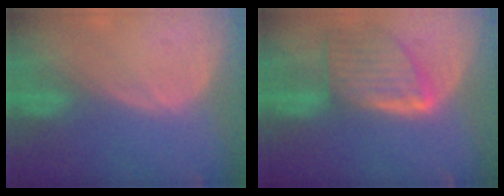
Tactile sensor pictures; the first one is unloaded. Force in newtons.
{"total": 8.1, "press": 7.3, "slide": 3.4}